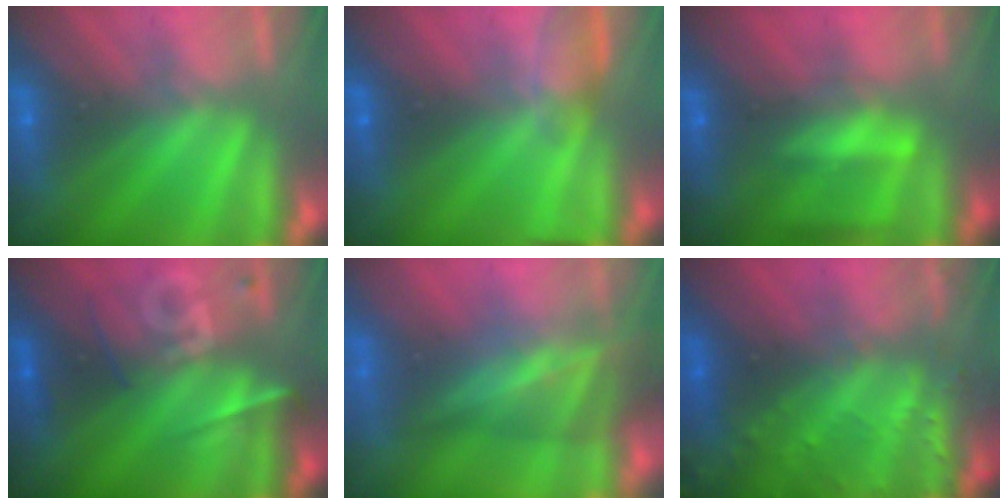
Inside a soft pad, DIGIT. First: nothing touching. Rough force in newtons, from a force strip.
{"total": 4.8}
{"total": 6.9}
{"total": 2.3}
{"total": 7.9}
{"total": 8.7}